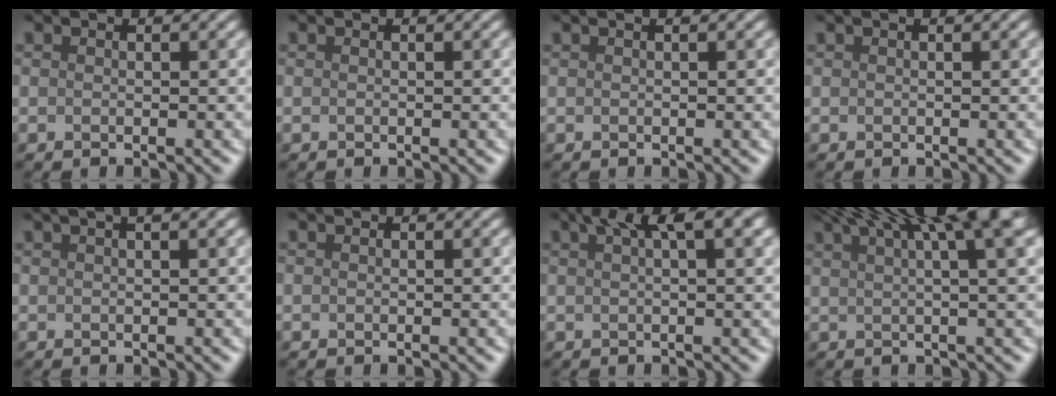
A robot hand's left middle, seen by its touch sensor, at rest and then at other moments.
{"total": 0.0}
{"total": 1.2, "force": [0.8, 0.3, 0.9], "torque": [-0.015, 0.005, 0.008]}
{"total": 0.6, "force": [0.4, 0.1, 0.4], "torque": [-0.007, 0.008, 0.006]}
{"total": 4.5, "force": [2.5, 1.8, 3.3], "torque": [-0.022, 0.020, 0.010]}
{"total": 0.0}
{"total": 5.2, "force": [3.0, 1.1, 4.1], "torque": [-0.056, 0.015, 0.046]}
{"total": 11.5, "force": [6.8, 2.8, 8.9], "torque": [-0.093, 0.042, 0.079]}